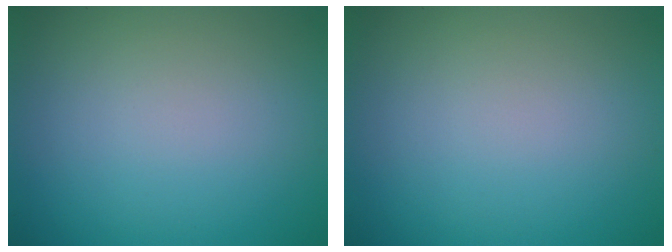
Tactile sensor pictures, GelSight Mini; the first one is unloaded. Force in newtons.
{"total": 0.0}